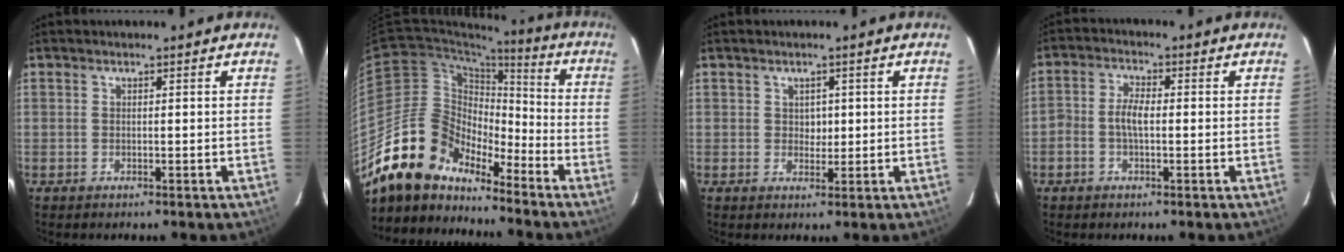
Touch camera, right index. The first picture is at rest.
{"total": 15.8, "force": [-13.5, 7.2, 4.3], "torque": [-0.082, 0.029, -0.250]}
{"total": 2.1, "force": [0.4, 1.9, 0.8], "torque": [-0.008, 0.005, 0.008]}
{"total": 3.8, "force": [-0.7, 1.7, 3.3], "torque": [-0.072, 0.010, -0.017]}